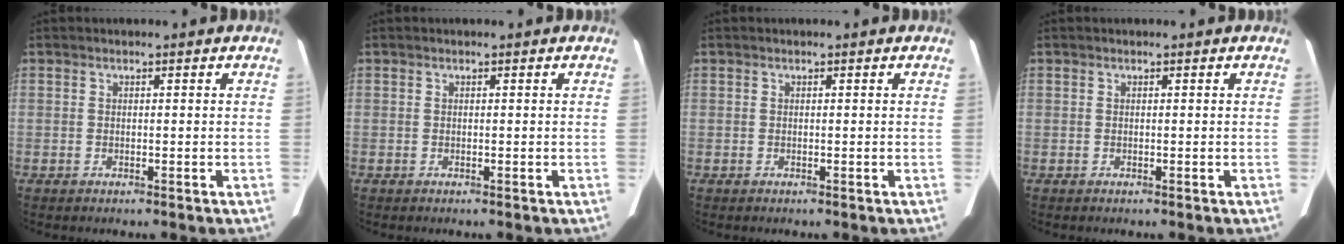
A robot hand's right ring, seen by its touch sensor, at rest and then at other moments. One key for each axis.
{"total": 0.0}
{"total": 0.0}
{"total": 0.0}